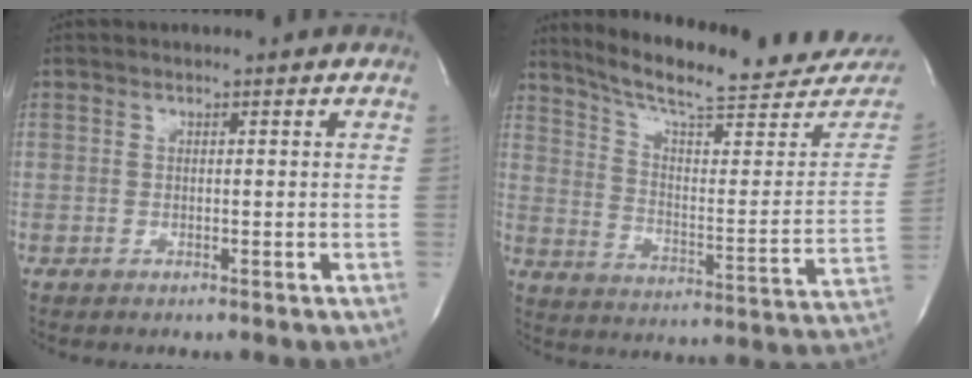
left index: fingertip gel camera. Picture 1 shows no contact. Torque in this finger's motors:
{"motor_torque": [-0.14, -0.18, 0.19, 0.06]}